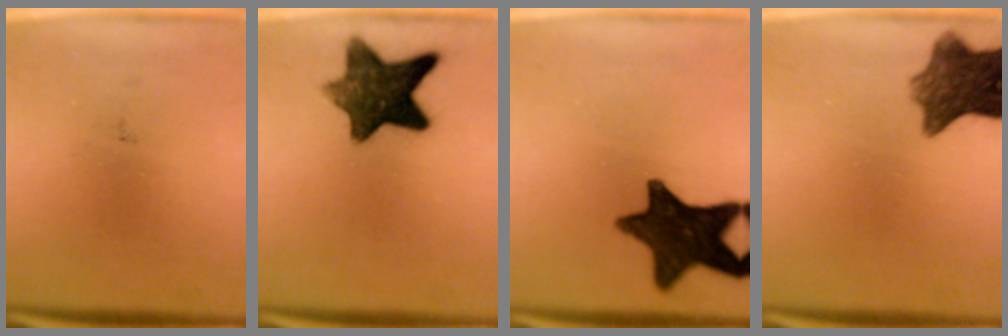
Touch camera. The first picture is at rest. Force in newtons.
{"total": 11.8}
{"total": 14.2}
{"total": 9.0}